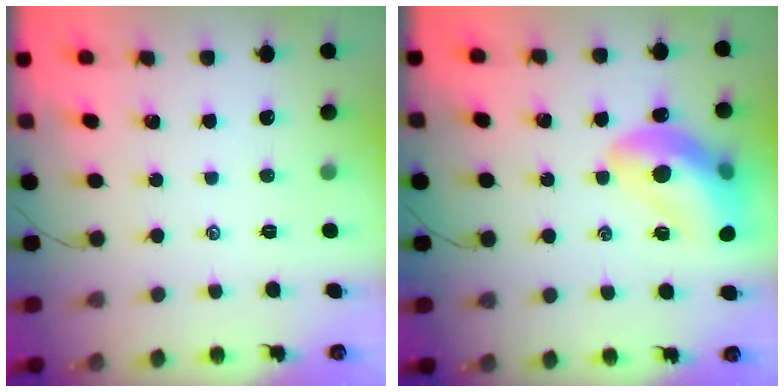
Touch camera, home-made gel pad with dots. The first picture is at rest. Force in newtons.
{"total": 16.7, "press": 16.4, "slide": 2.9}